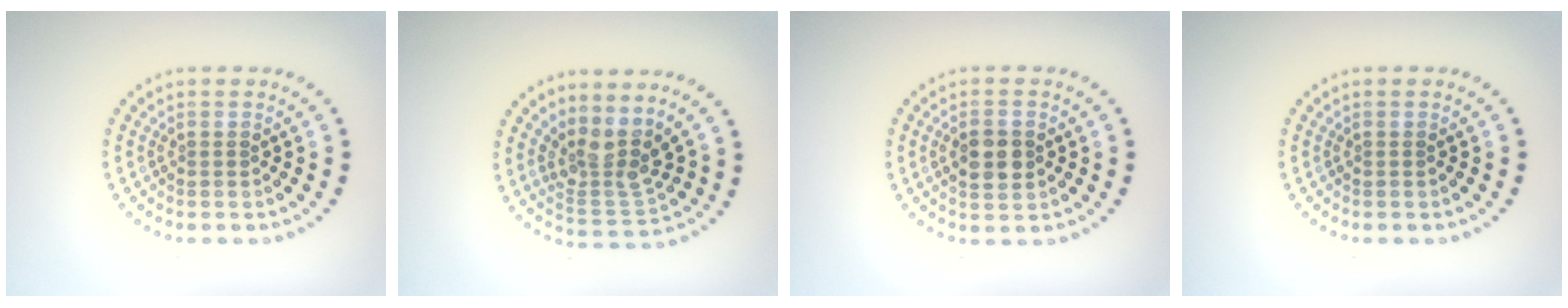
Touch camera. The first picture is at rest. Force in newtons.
{"total": 3.8, "press": 2.9, "slide": 2.4}
{"total": 3.1, "press": 3.1, "slide": 0.1}
{"total": 0.0}